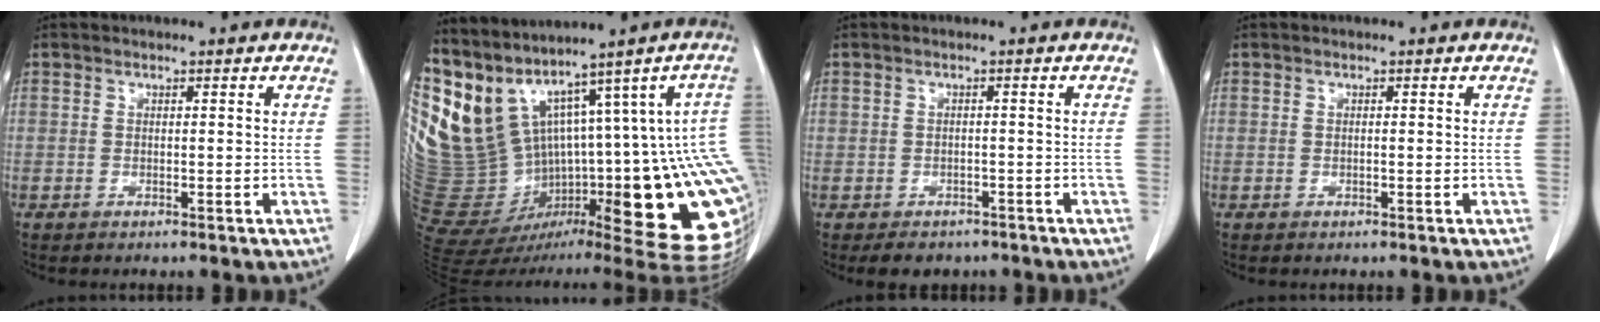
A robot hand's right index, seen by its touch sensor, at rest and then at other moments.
{"total": 21.1, "force": [6.1, 6.2, 19.2], "torque": [-0.272, -0.018, 0.138]}
{"total": 4.0, "force": [-3.0, 2.7, 0.7], "torque": [-0.004, 0.006, -0.040]}
{"total": 0.0}